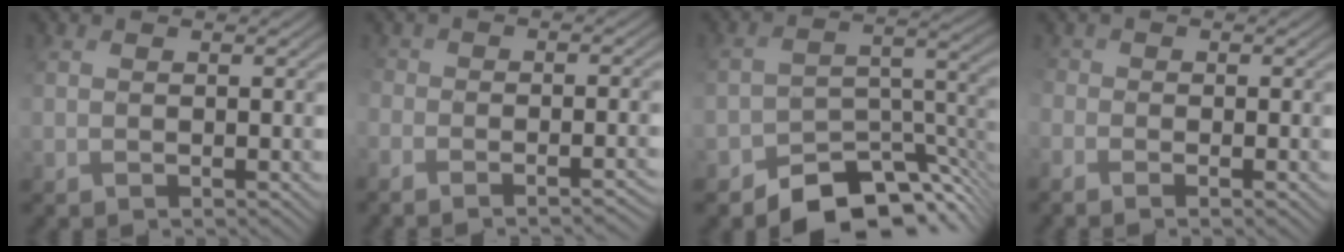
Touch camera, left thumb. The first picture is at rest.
{"total": 5.5, "force": [-4.0, 2.2, 3.1], "torque": [-0.037, -0.008, -0.043]}
{"total": 10.6, "force": [-8.5, 4.6, 4.5], "torque": [-0.055, -0.011, -0.145]}
{"total": 3.1, "force": [-2.0, 1.4, 1.9], "torque": [-0.047, -0.012, -0.032]}